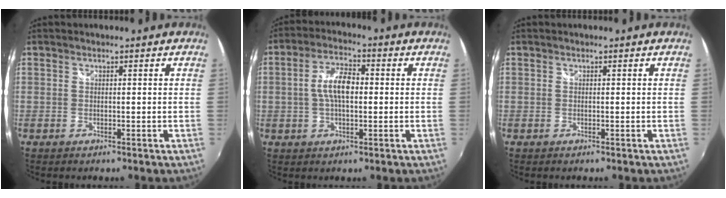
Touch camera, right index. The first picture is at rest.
{"total": 7.0, "force": [0.0, 3.2, 6.2], "torque": [-0.120, 0.014, -0.001]}
{"total": 0.0}